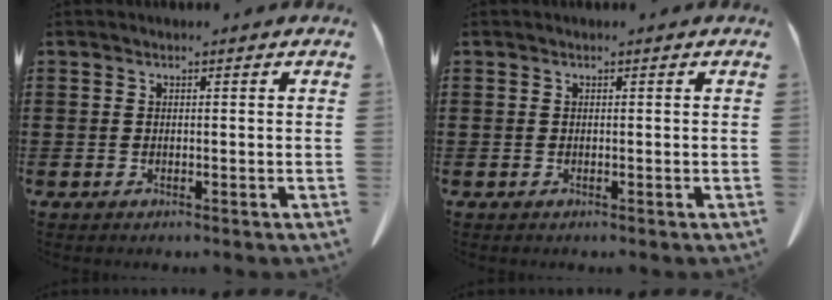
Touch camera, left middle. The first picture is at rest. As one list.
[{"total": 0.0}]